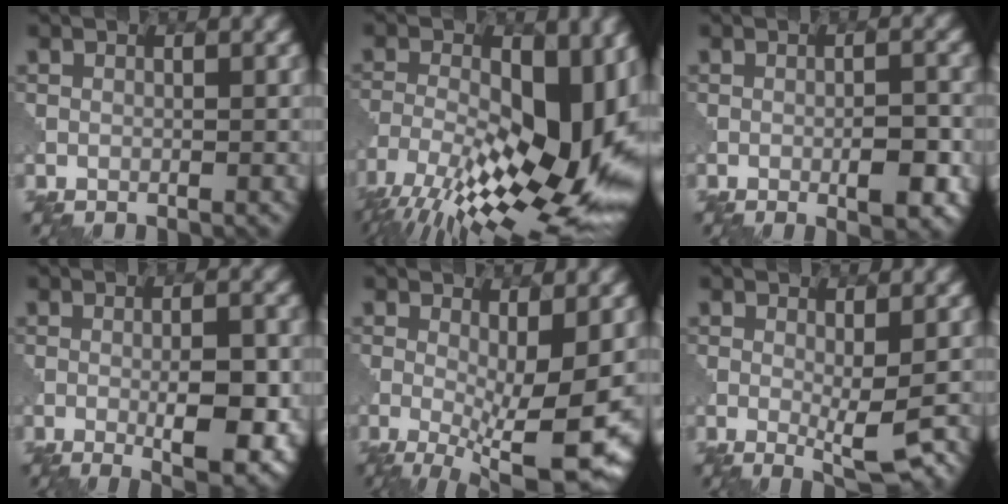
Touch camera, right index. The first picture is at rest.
{"total": 17.9, "force": [-6.1, 7.2, 15.3], "torque": [-0.252, 0.006, -0.109]}
{"total": 3.6, "force": [-1.2, 0.9, 3.3], "torque": [-0.052, 0.000, -0.017]}
{"total": 6.4, "force": [-1.4, 1.7, 6.1], "torque": [-0.092, -0.007, -0.017]}
{"total": 9.5, "force": [-1.8, 2.3, 9.0], "torque": [-0.153, -0.021, -0.020]}
{"total": 3.9, "force": [-0.5, 0.8, 3.8], "torque": [-0.063, -0.014, -0.006]}